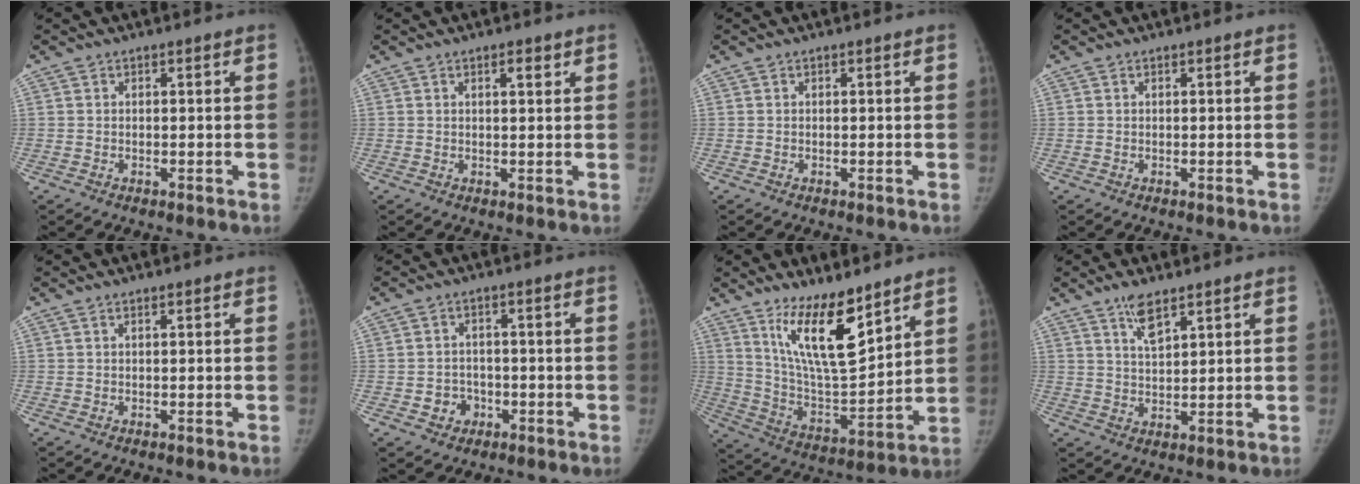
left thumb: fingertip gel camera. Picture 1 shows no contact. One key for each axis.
{"total": 1.6, "fx": 0.8, "fy": 0.6, "fz": 1.1, "tx": -0.008, "ty": -0.001, "tz": 0.011}
{"total": 0.0}
{"total": 0.0}
{"total": 0.0}
{"total": 4.1, "fx": -1.6, "fy": 3.6, "fz": 1.2, "tx": 0.002, "ty": 0.012, "tz": -0.021}
{"total": 15.0, "fx": 9.9, "fy": 4.5, "fz": 10.3, "tx": -0.146, "ty": -0.079, "tz": 0.192}
{"total": 4.5, "fx": 3.2, "fy": 1.4, "fz": 2.9, "tx": -0.045, "ty": -0.023, "tz": 0.062}